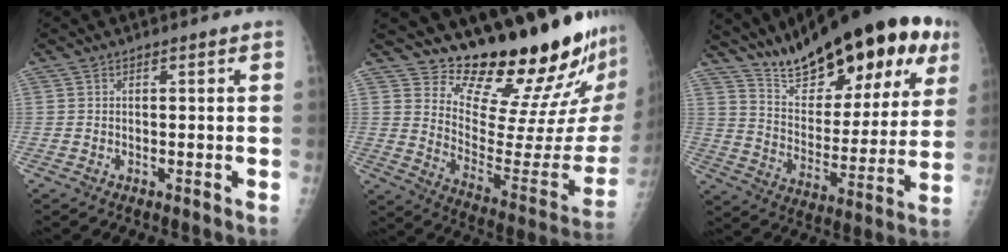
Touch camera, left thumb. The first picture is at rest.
{"total": 21.8, "force": [19.7, 3.2, 8.9], "torque": [-0.093, -0.201, 0.276]}
{"total": 27.0, "force": [17.8, 10.0, 17.7], "torque": [-0.227, -0.058, 0.277]}